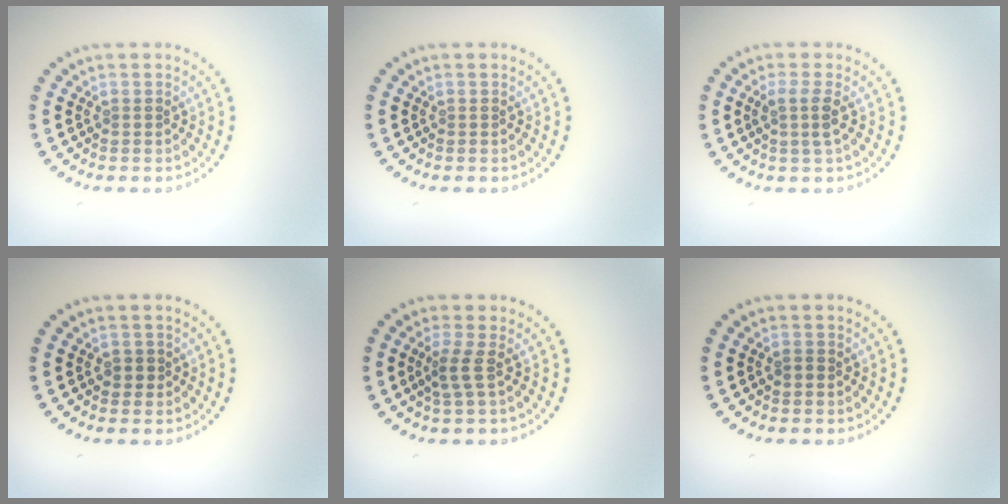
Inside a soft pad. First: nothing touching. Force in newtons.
{"total": 0.0}
{"total": 2.0, "press": 1.6, "slide": 1.2}
{"total": 1.0, "press": 0.9, "slide": 0.4}
{"total": 1.8, "press": 1.1, "slide": 1.4}
{"total": 0.8, "press": 0.8, "slide": 0.2}